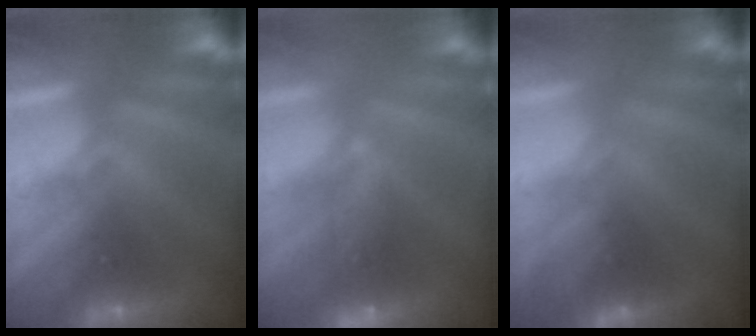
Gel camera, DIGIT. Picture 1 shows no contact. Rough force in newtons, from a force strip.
{"total": 5.5}
{"total": 2.9}